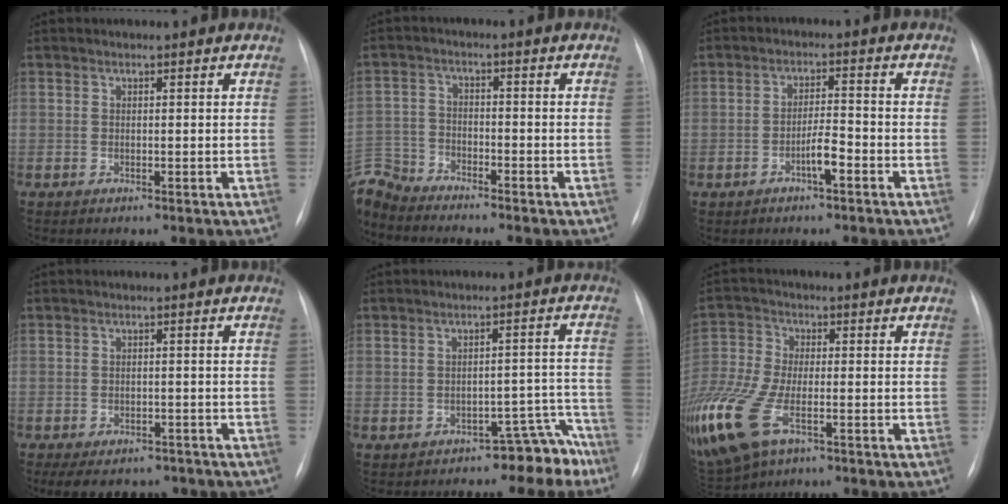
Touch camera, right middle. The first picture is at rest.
{"total": 8.8, "force": [-8.5, 2.0, 0.9], "torque": [-0.025, 0.004, -0.160]}
{"total": 3.3, "force": [-1.8, 0.4, 2.8], "torque": [-0.053, 0.007, -0.033]}
{"total": 9.6, "force": [-7.6, 4.8, 3.4], "torque": [-0.054, 0.001, -0.095]}
{"total": 5.1, "force": [-4.3, 2.2, 1.4], "torque": [0.007, 0.053, -0.052]}
{"total": 21.1, "force": [-9.6, 11.0, 15.2], "torque": [-0.433, -0.032, -0.175]}